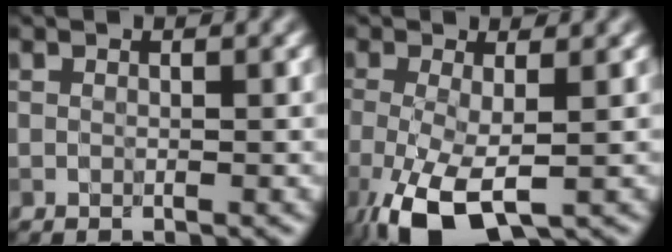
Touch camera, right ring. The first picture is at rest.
{"total": 7.0, "force": [-3.0, 2.8, 5.7], "torque": [-0.132, -0.015, -0.055]}